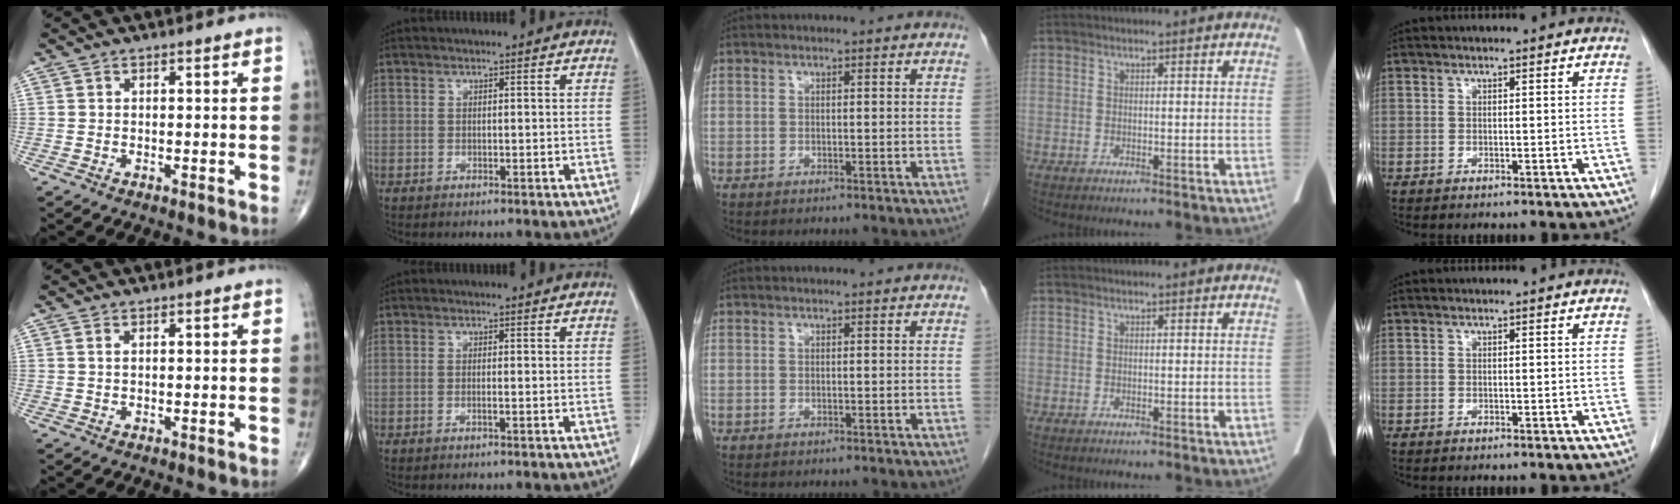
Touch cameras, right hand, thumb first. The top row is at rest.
{"thumb": {"total": 0.8, "force": [0.4, 0.3, 0.6], "torque": [-0.016, 0.007, 0.008]}, "index": {"total": 0.7, "force": [-0.3, -0.1, 0.6], "torque": [-0.016, 0.001, -0.002]}}